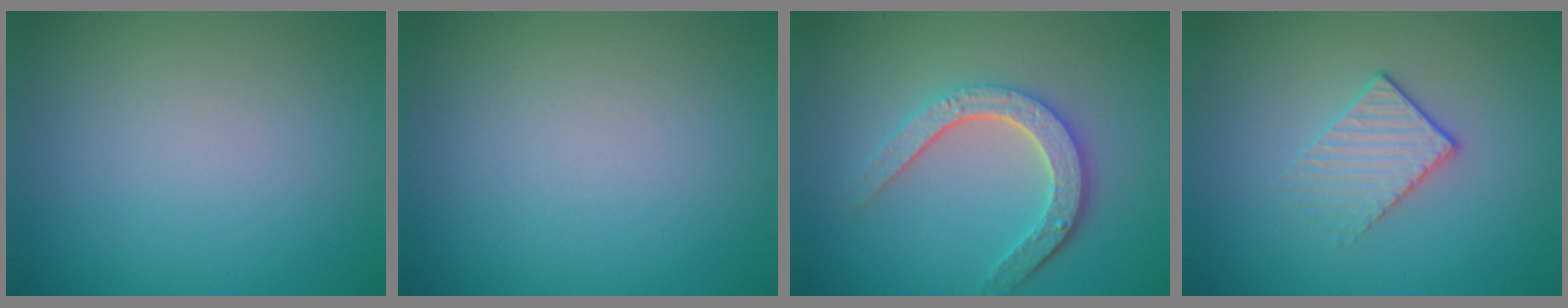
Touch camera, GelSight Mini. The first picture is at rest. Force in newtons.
{"total": 0.0}
{"total": 4.6, "press": 3.5, "slide": 3.0}
{"total": 1.8, "press": 1.4, "slide": 1.1}